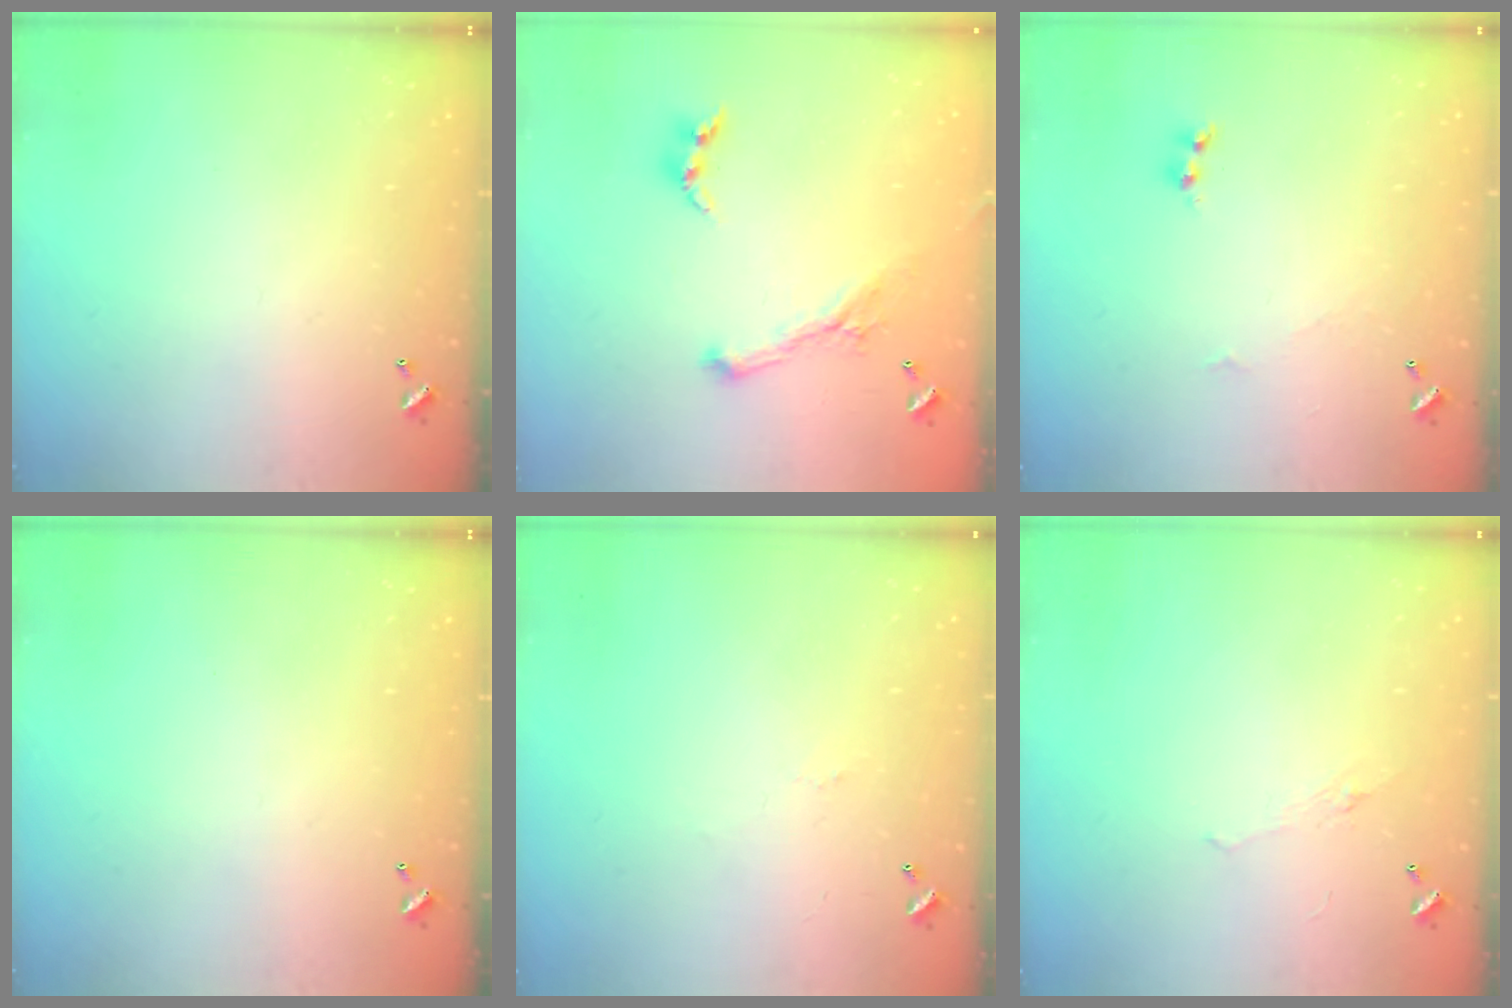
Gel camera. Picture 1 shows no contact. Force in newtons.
{"total": 0.8, "press": 0.8, "slide": 0.2}
{"total": 1.6, "press": 1.6, "slide": 0.2}
{"total": 0.0}
{"total": 1.6, "press": 1.5, "slide": 0.5}
{"total": 0.9, "press": 0.5, "slide": 0.7}